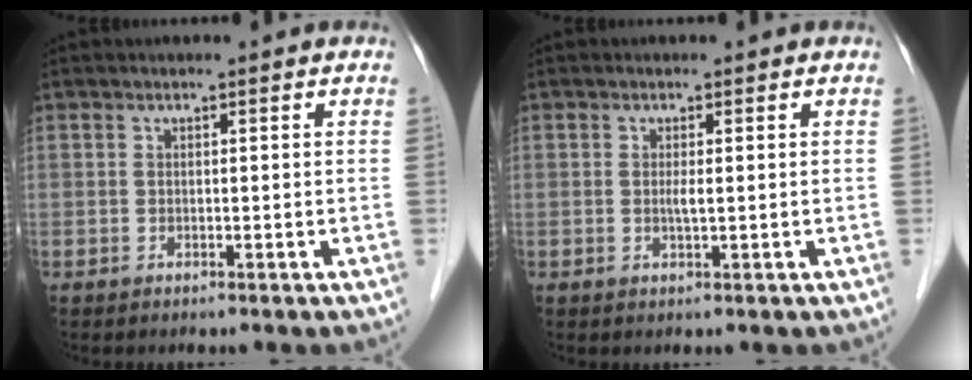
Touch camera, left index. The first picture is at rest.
{"total": 1.1, "force": [0.1, 0.0, 1.1], "torque": [-0.027, -0.002, 0.002]}